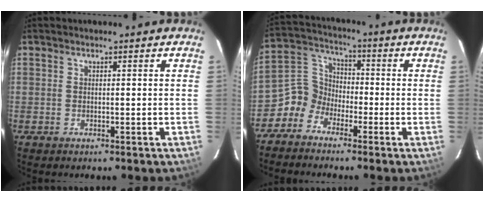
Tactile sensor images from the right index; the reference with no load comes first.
{"total": 6.6, "force": [-4.0, 5.2, 1.0], "torque": [-0.027, 0.034, -0.098]}